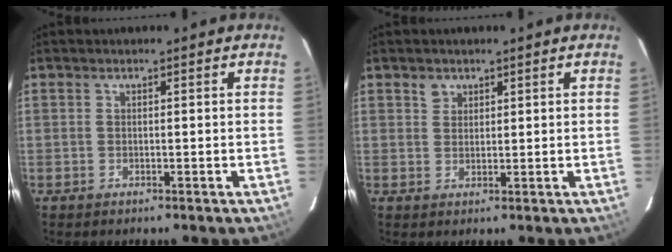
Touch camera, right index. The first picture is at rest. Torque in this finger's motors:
{"motor_torque": [0.00, 0.00, 0.00, 0.02]}